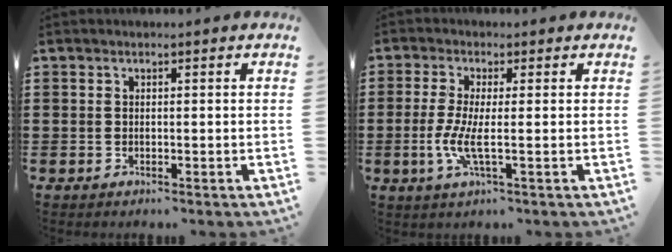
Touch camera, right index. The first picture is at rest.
{"total": 5.2, "force": [-0.8, 0.7, 5.1], "torque": [-0.112, -0.013, -0.021]}